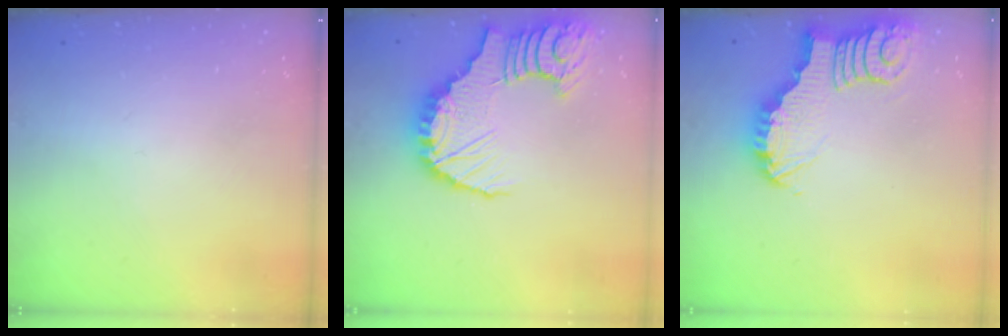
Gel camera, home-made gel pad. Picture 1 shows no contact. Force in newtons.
{"total": 13.0, "press": 12.8, "slide": 1.9}
{"total": 3.9, "press": 3.8, "slide": 0.4}